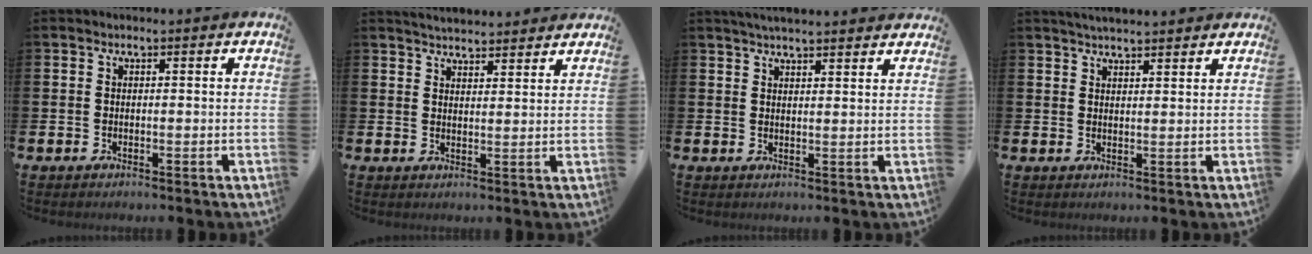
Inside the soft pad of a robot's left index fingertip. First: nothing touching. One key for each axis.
{"total": 3.8, "fx": 3.8, "fy": 0.3, "fz": 0.1, "tx": -0.008, "ty": -0.020, "tz": 0.068}
{"total": 3.5, "fx": 3.4, "fy": 0.0, "fz": 0.7, "tx": -0.026, "ty": -0.008, "tz": 0.063}
{"total": 3.1, "fx": 3.0, "fy": 0.2, "fz": 0.5, "tx": -0.013, "ty": -0.010, "tz": 0.055}